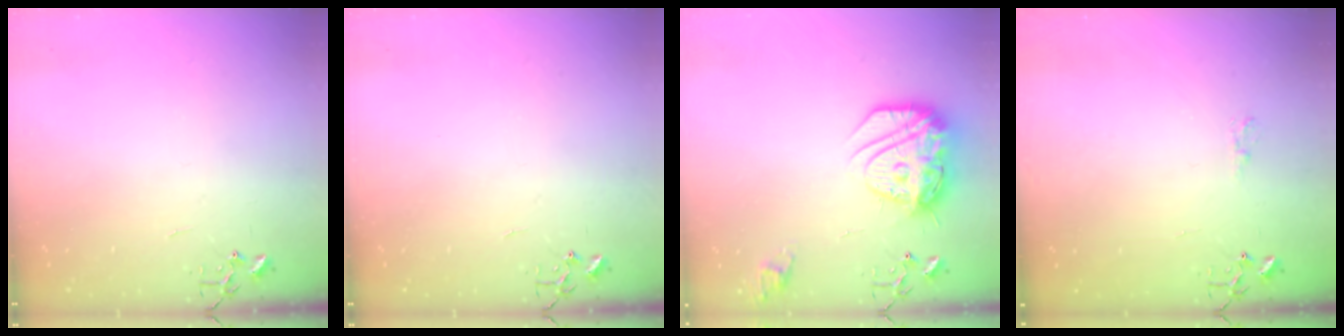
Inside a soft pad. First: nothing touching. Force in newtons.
{"total": 0.0}
{"total": 18.9, "press": 18.8, "slide": 1.8}
{"total": 5.1, "press": 5.1, "slide": 0.4}